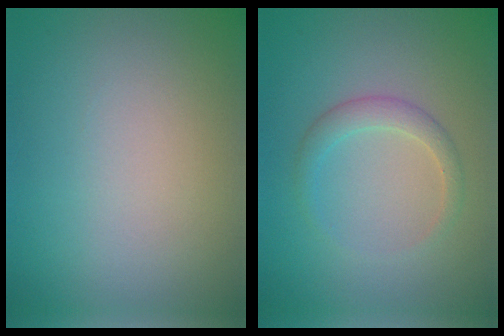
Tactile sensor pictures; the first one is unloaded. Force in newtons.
{"total": 1.9, "press": 1.9, "slide": 0.1}